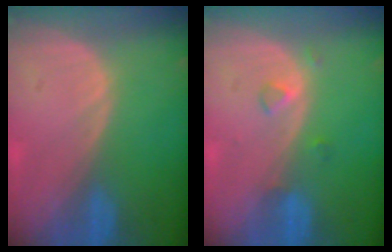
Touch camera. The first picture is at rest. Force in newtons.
{"total": 1.8, "press": 1.8, "slide": 0.1}